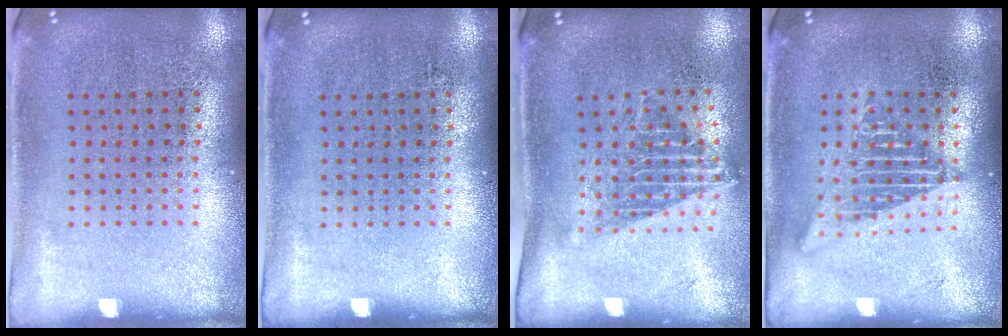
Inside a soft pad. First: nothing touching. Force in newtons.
{"total": 0.0}
{"total": 1.4, "press": 1.1, "slide": 0.9}
{"total": 2.0, "press": 2.0, "slide": 0.2}